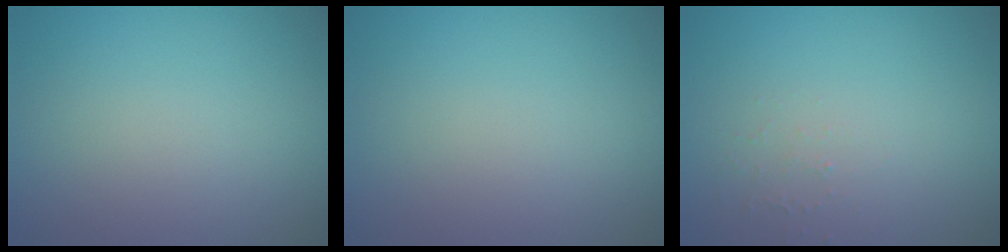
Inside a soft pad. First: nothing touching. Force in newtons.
{"total": 0.0}
{"total": 0.8, "press": 0.8, "slide": 0.3}